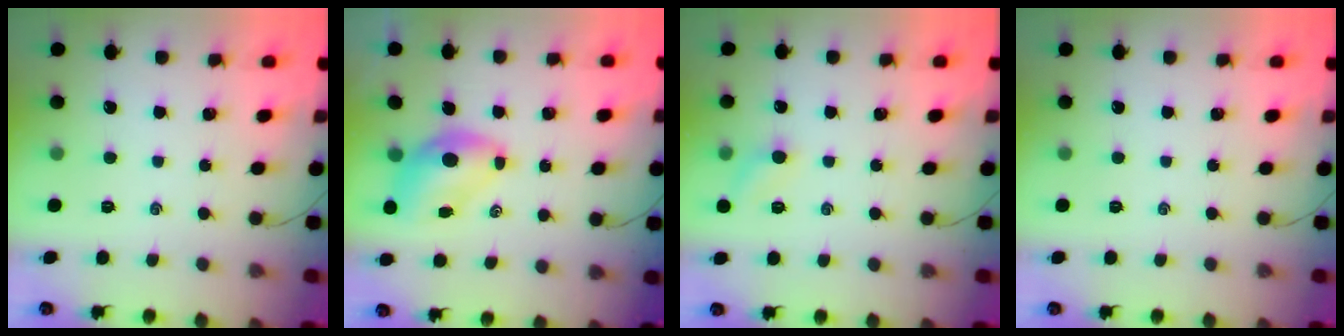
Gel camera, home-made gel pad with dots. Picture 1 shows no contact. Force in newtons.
{"total": 6.9, "press": 6.8, "slide": 1.3}
{"total": 6.9, "press": 6.7, "slide": 1.6}
{"total": 0.0}